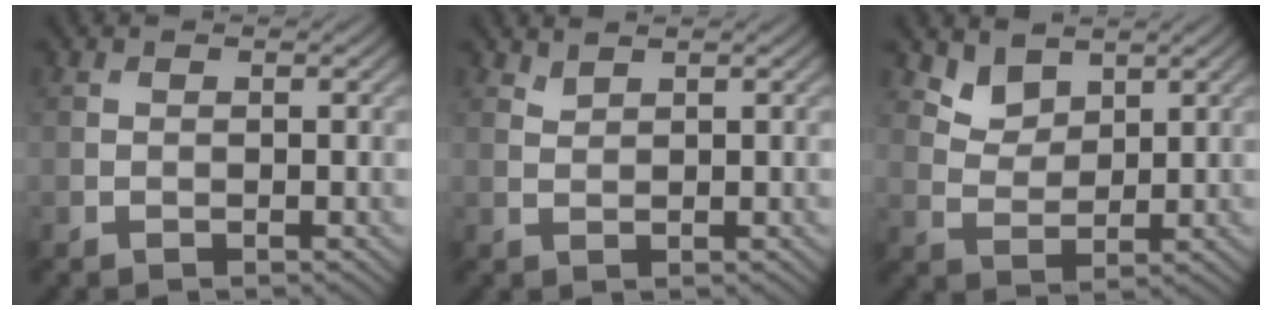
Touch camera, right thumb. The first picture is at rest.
{"total": 1.0, "force": [1.0, 0.1, 0.3], "torque": [-0.009, 0.000, 0.024]}
{"total": 3.6, "force": [2.8, 1.9, 1.2], "torque": [-0.035, -0.012, 0.057]}